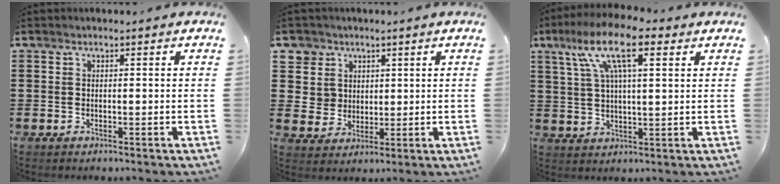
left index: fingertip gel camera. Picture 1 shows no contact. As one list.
[{"total": 5.6, "force": [2.1, 5.2, -0.1], "torque": [-0.024, 0.005, 0.039]}, {"total": 12.0, "force": [6.4, 3.7, 9.5], "torque": [-0.188, 0.002, 0.111]}]